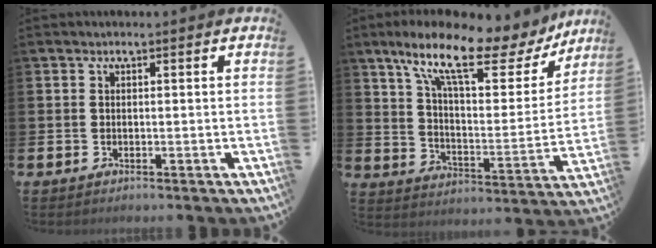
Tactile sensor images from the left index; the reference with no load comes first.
{"total": 12.8, "force": [9.2, 3.9, 8.0], "torque": [-0.167, -0.048, 0.147]}